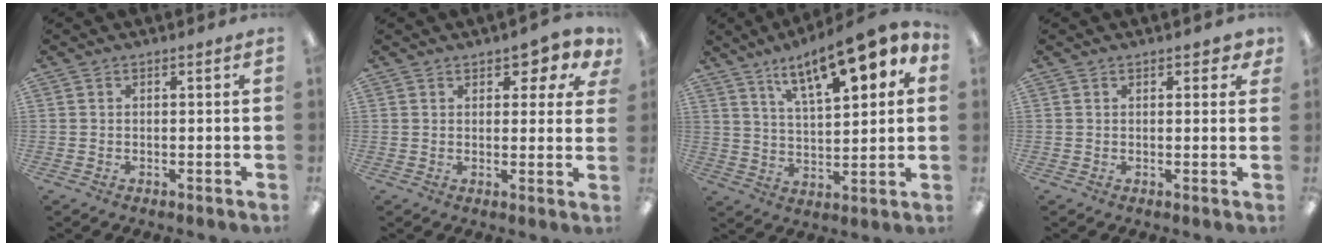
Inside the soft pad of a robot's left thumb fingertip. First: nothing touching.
{"total": 4.4, "force": [2.8, 2.2, 2.4], "torque": [-0.022, -0.013, 0.045]}
{"total": 15.2, "force": [10.3, 4.8, 10.0], "torque": [-0.162, -0.047, 0.170]}
{"total": 2.5, "force": [1.6, 1.1, 1.5], "torque": [-0.016, -0.002, 0.025]}